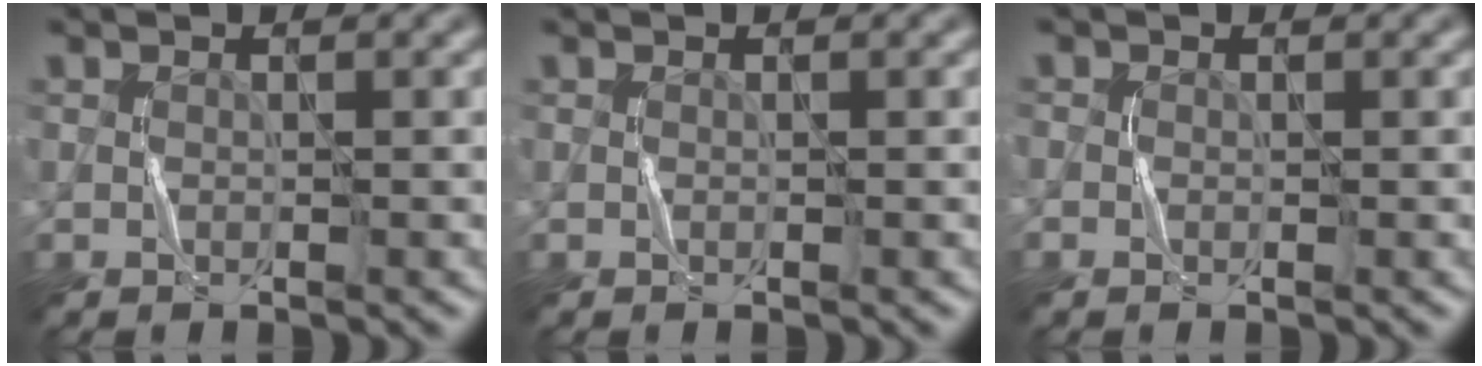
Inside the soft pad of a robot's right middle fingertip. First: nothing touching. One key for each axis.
{"total": 0.0}
{"total": 0.7, "fx": -0.3, "fy": 0.6, "fz": 0.2, "tx": -0.001, "ty": 0.000, "tz": -0.007}